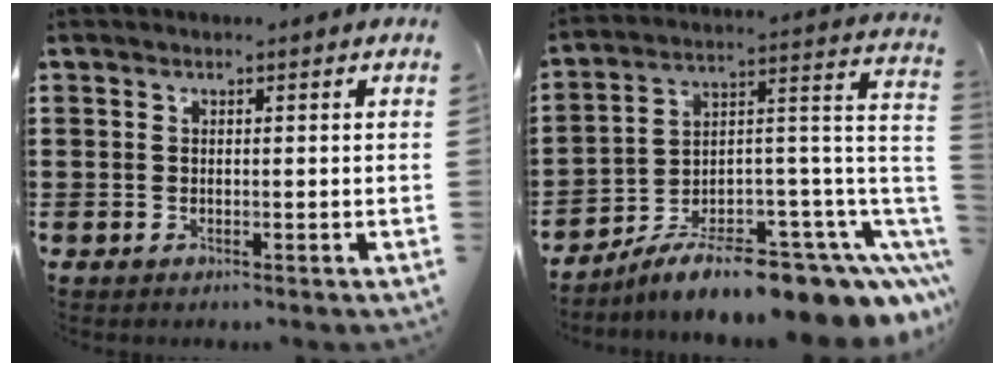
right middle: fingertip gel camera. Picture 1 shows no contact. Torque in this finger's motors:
{"motor_torque": [2.14, 0.00, 1.05, 0.21]}